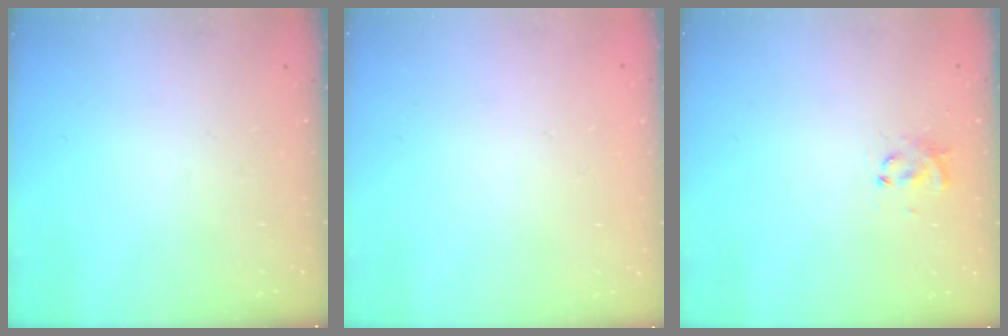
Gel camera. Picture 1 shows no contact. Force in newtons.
{"total": 1.9, "press": 1.9, "slide": 0.2}
{"total": 2.8, "press": 2.6, "slide": 1.0}